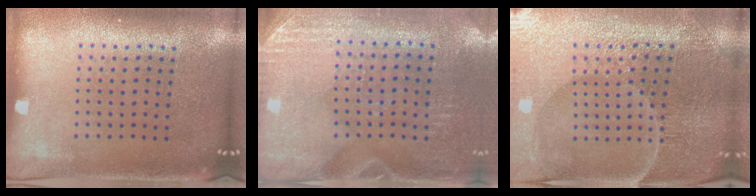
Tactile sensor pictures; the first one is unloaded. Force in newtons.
{"total": 2.8, "press": 2.5, "slide": 1.3}
{"total": 4.1, "press": 4.0, "slide": 0.5}